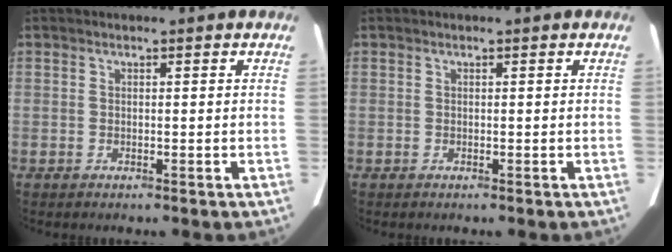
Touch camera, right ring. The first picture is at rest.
{"total": 0.0}